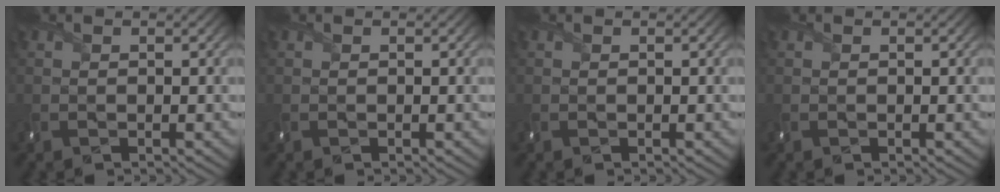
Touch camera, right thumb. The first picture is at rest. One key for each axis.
{"total": 0.0}
{"total": 0.0}
{"total": 0.0}